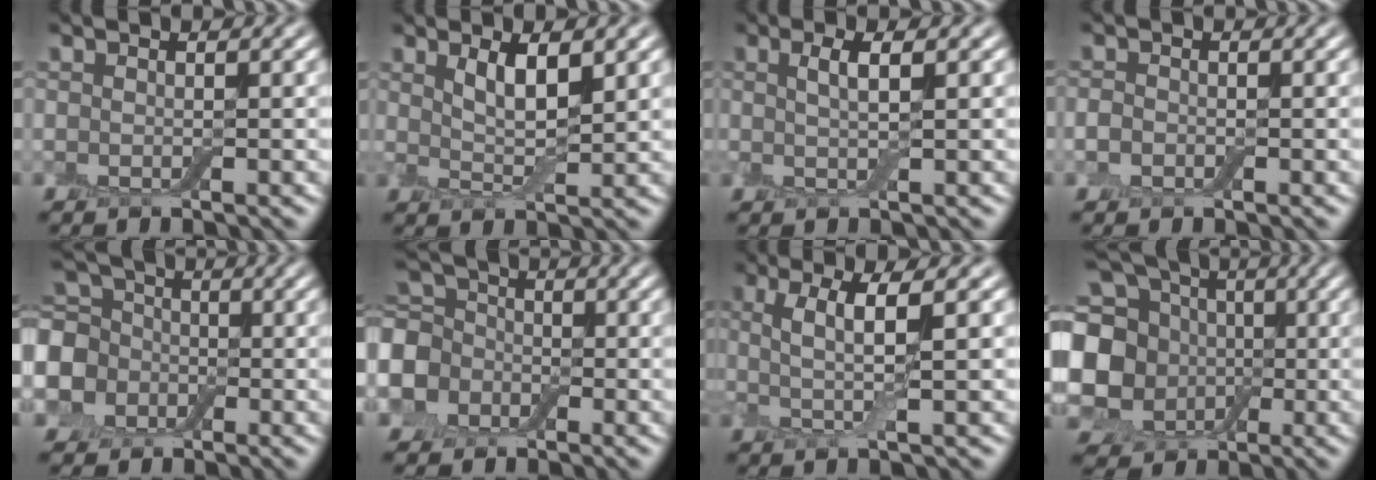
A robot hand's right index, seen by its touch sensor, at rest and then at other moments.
{"total": 3.2, "force": [1.4, 0.8, 2.8], "torque": [-0.055, -0.007, 0.026]}
{"total": 2.4, "force": [0.5, 0.5, 2.3], "torque": [-0.040, -0.002, 0.006]}
{"total": 1.1, "force": [-0.6, 0.9, 0.4], "torque": [-0.007, -0.004, -0.017]}
{"total": 7.5, "force": [-0.8, 6.6, 3.5], "torque": [-0.087, 0.000, -0.045]}
{"total": 7.5, "force": [-1.7, 6.5, 3.3], "torque": [-0.084, 0.004, -0.066]}
{"total": 4.5, "force": [0.7, 0.8, 4.4], "torque": [-0.090, 0.001, 0.013]}
{"total": 14.1, "force": [0.6, 12.2, 7.0], "torque": [-0.183, 0.010, -0.010]}